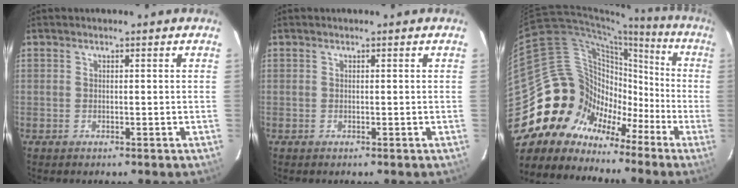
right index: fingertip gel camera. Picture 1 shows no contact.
{"total": 0.0}
{"total": 17.6, "force": [-7.7, 15.2, 4.5], "torque": [-0.092, 0.061, -0.140]}